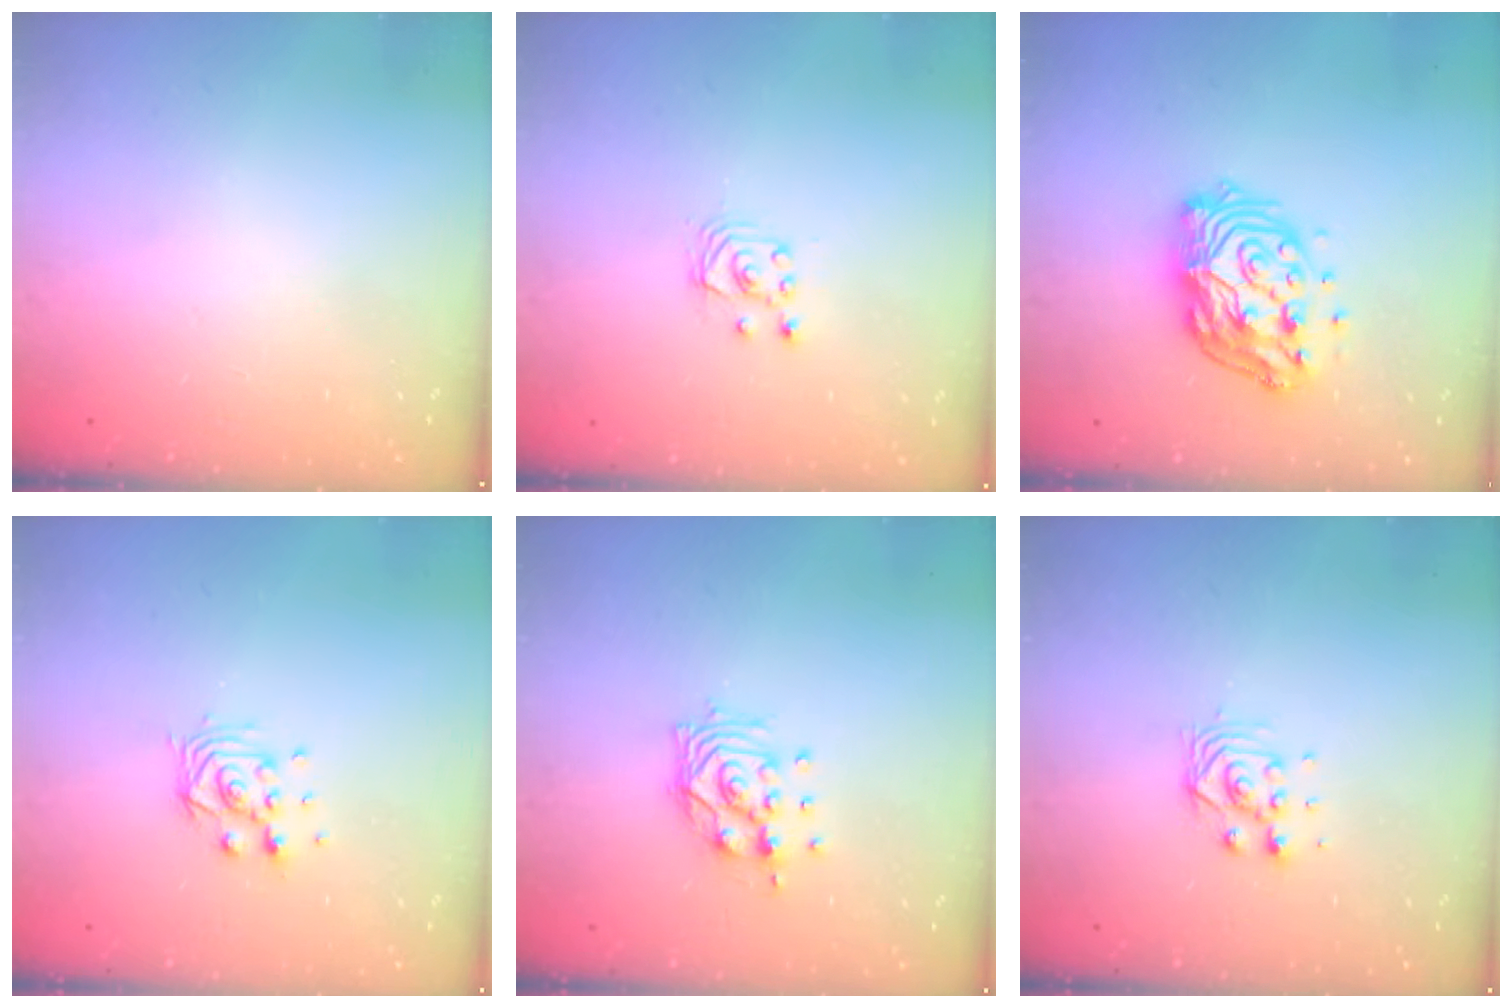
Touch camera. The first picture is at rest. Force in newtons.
{"total": 2.5, "press": 2.5, "slide": 0.3}
{"total": 13.4, "press": 13.3, "slide": 1.6}
{"total": 8.3, "press": 8.3, "slide": 0.5}
{"total": 10.7, "press": 10.6, "slide": 1.1}
{"total": 3.9, "press": 3.8, "slide": 0.8}